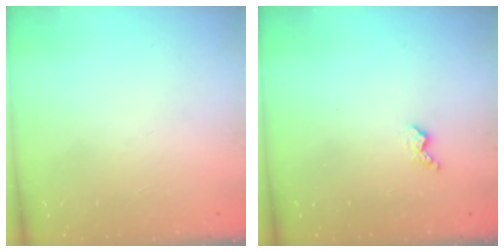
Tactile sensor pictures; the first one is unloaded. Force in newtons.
{"total": 3.0, "press": 3.0, "slide": 0.5}